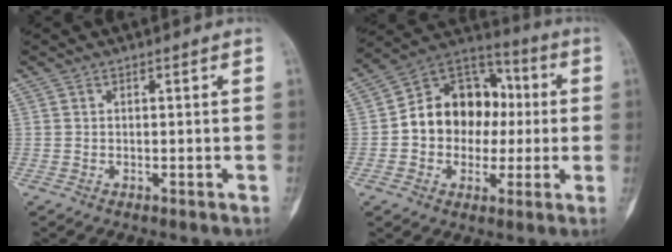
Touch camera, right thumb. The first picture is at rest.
{"total": 16.1, "force": [0.0, 12.9, 9.6], "torque": [-0.098, 0.036, -0.009]}